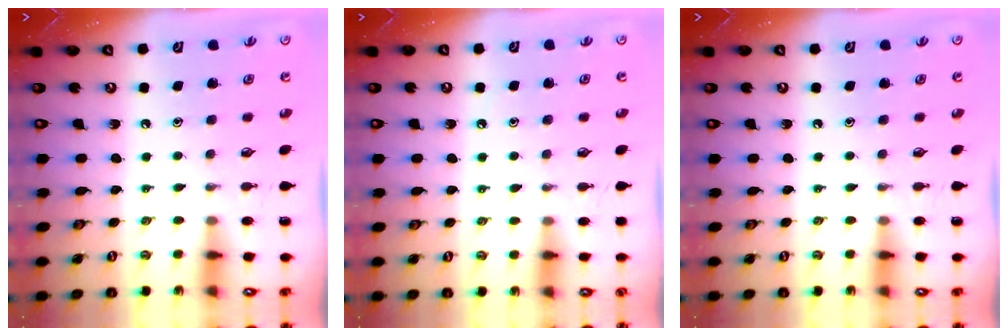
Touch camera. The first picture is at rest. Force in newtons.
{"total": 6.2, "press": 6.1, "slide": 0.9}
{"total": 0.0}